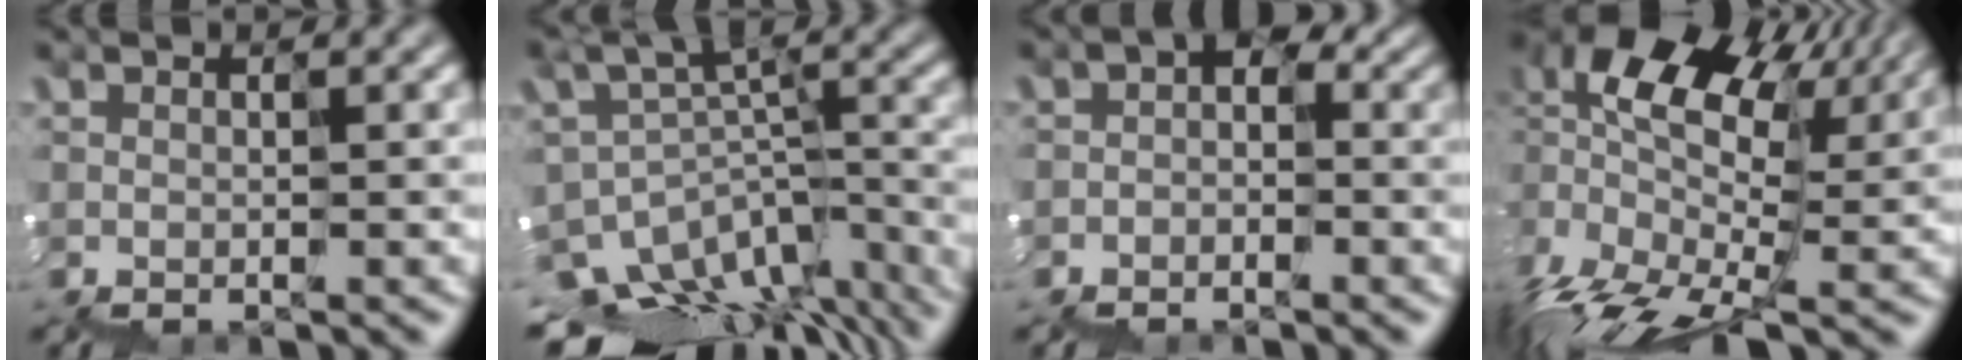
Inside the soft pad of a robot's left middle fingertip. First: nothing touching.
{"total": 10.0, "force": [-7.0, 5.5, 4.5], "torque": [-0.092, 0.009, -0.076]}
{"total": 2.6, "force": [-0.5, 1.9, 1.7], "torque": [-0.029, 0.011, -0.012]}
{"total": 13.5, "force": [2.7, 7.3, 11.0], "torque": [-0.246, 0.014, 0.061]}